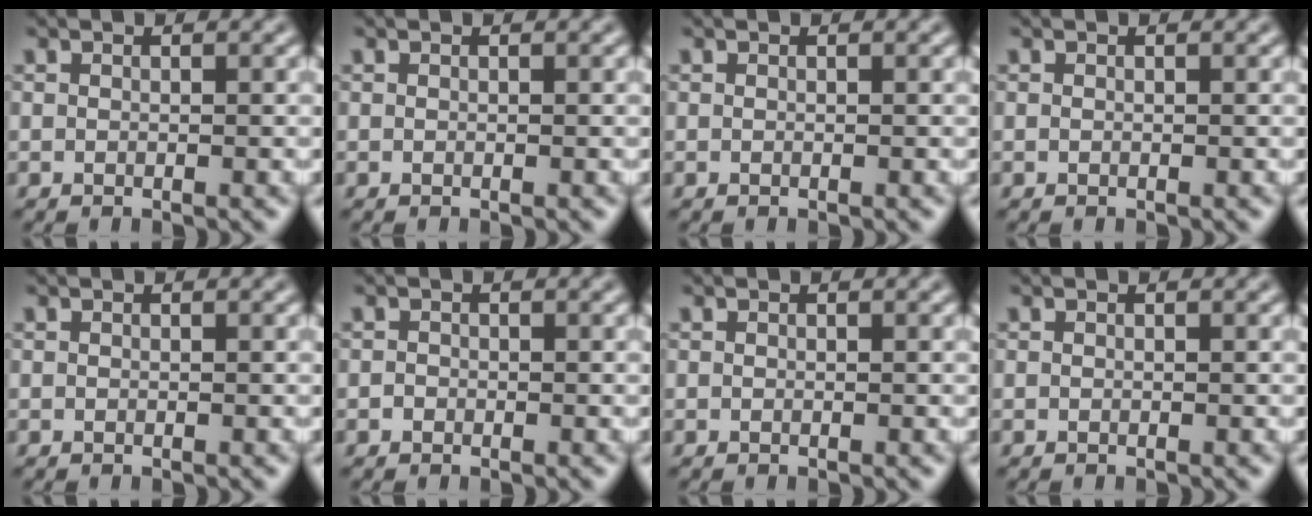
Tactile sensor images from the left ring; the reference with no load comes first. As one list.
[{"total": 0.0}, {"total": 0.0}, {"total": 0.0}, {"total": 0.0}, {"total": 0.5, "force": [-0.3, 0.5, 0.1], "torque": [0.002, -0.003, -0.006]}, {"total": 0.0}, {"total": 0.0}]